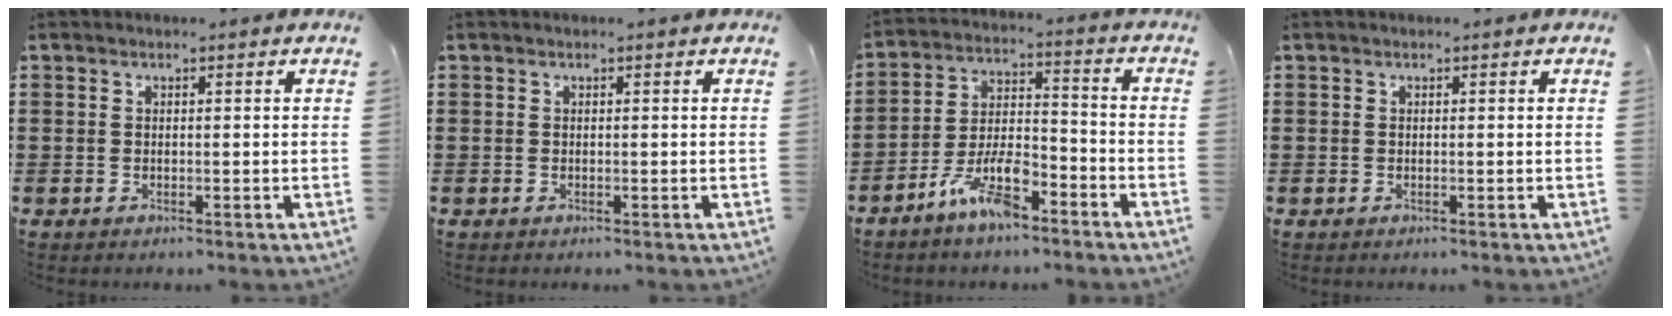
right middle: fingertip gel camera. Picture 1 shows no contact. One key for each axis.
{"total": 0.0}
{"total": 8.7, "fx": -6.2, "fy": 2.6, "fz": 5.5, "tx": -0.117, "ty": 0.005, "tz": -0.119}
{"total": 0.0}